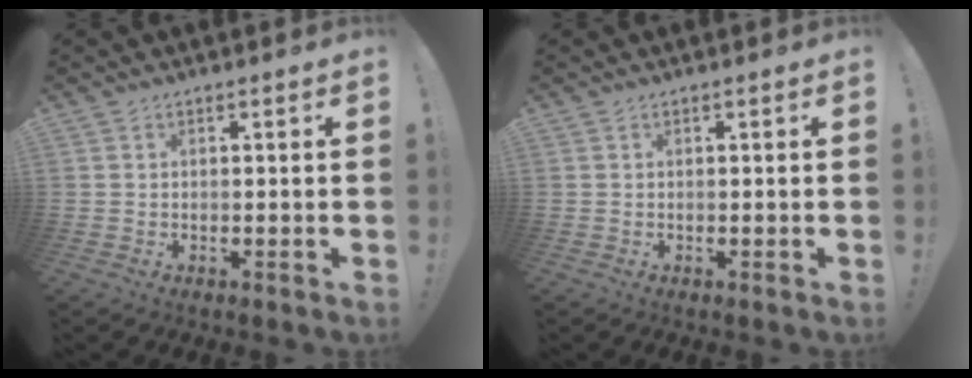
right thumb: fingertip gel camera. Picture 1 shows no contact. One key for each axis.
{"total": 0.0}